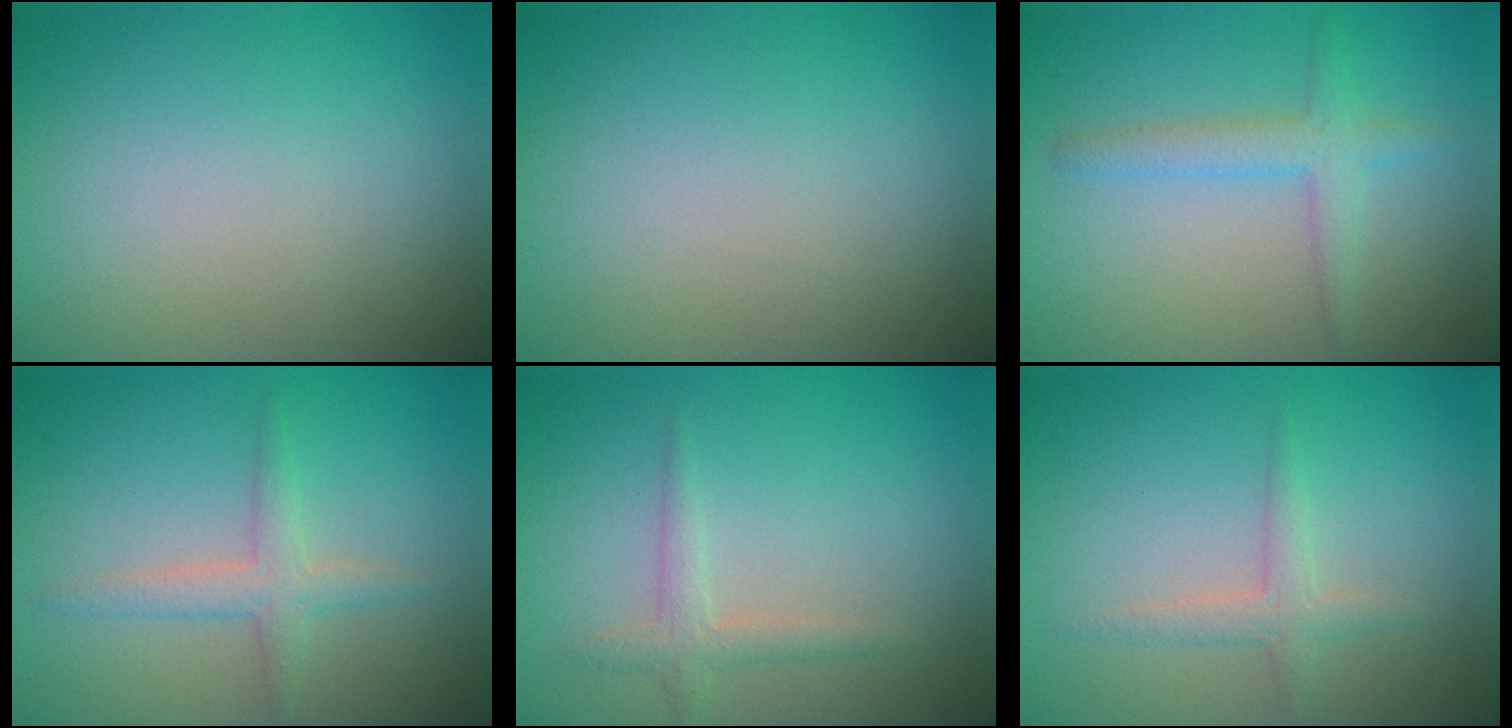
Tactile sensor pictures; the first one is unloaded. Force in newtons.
{"total": 0.0}
{"total": 2.6, "press": 2.6, "slide": 0.1}
{"total": 2.2, "press": 2.2, "slide": 0.1}
{"total": 1.7, "press": 1.7, "slide": 0.1}
{"total": 1.7, "press": 1.7, "slide": 0.1}